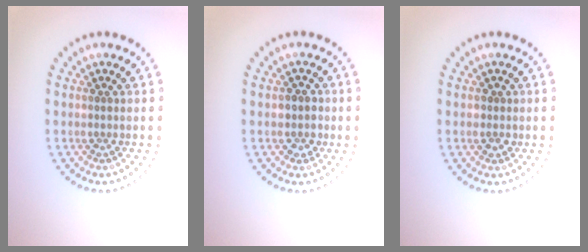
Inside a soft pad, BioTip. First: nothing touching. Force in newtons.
{"total": 1.7, "press": 1.6, "slide": 0.7}
{"total": 1.2, "press": 1.1, "slide": 0.4}